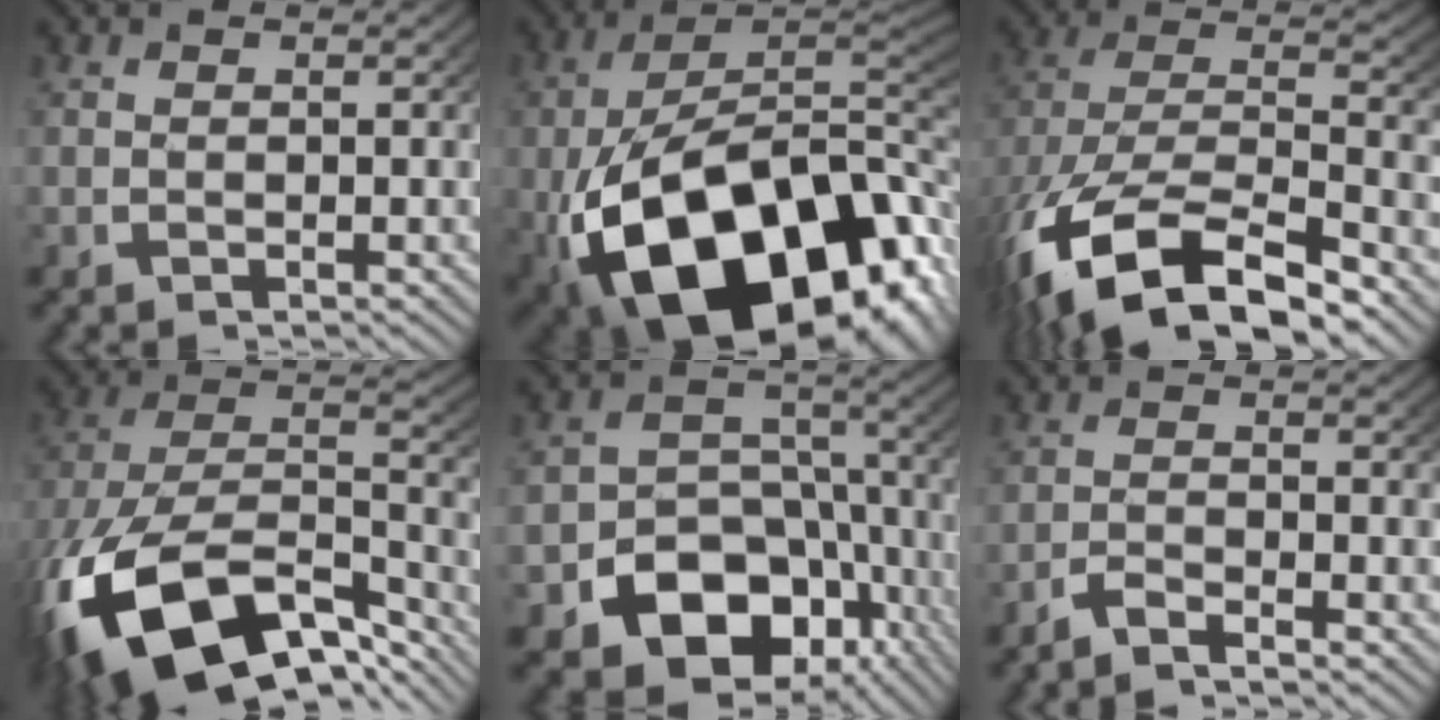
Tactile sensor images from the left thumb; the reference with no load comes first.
{"total": 26.5, "force": [-6.0, 16.9, 19.5], "torque": [-0.344, -0.096, -0.053]}
{"total": 14.0, "force": [-4.9, 7.9, 10.5], "torque": [-0.226, -0.050, -0.047]}
{"total": 17.8, "force": [-7.3, 10.6, 12.3], "torque": [-0.259, -0.067, -0.083]}
{"total": 13.0, "force": [-6.5, 9.0, 6.7], "torque": [-0.118, -0.060, -0.084]}
{"total": 1.9, "force": [-1.7, 0.3, 0.6], "torque": [-0.014, -0.001, -0.039]}